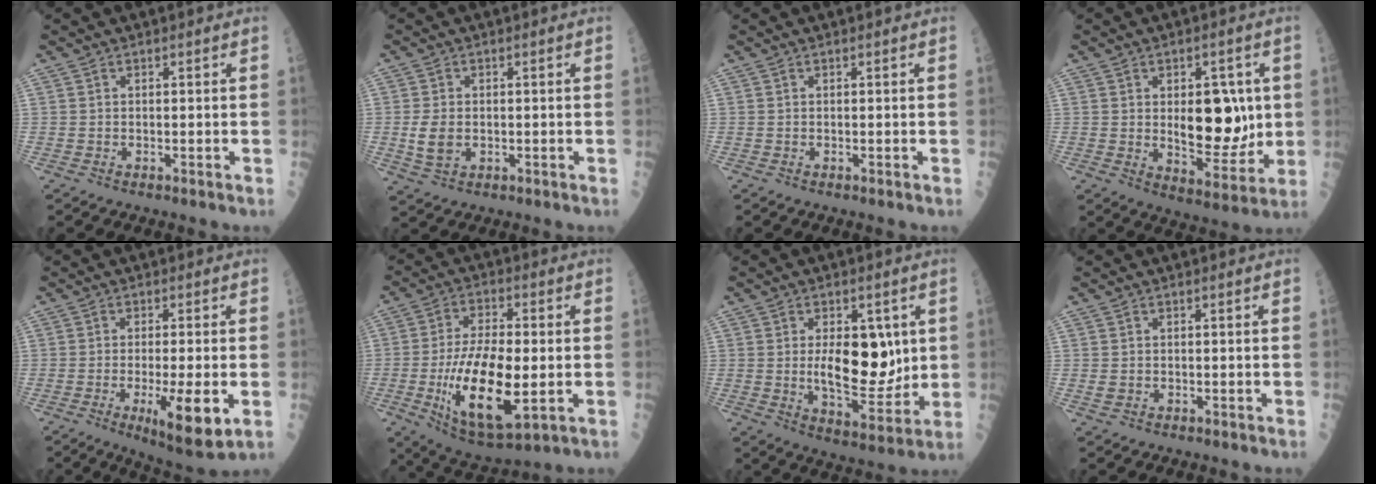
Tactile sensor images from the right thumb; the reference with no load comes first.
{"total": 4.5, "force": [-0.4, 3.1, 3.3], "torque": [-0.059, -0.003, -0.002]}
{"total": 0.0}
{"total": 12.8, "force": [1.3, 6.9, 10.7], "torque": [-0.104, -0.019, 0.029]}
{"total": 10.1, "force": [-2.7, 2.0, 9.5], "torque": [-0.144, -0.022, -0.037]}
{"total": 18.5, "force": [-3.4, 7.1, 16.7], "torque": [-0.306, -0.005, -0.047]}
{"total": 12.1, "force": [1.5, 6.3, 10.2], "torque": [-0.120, -0.021, 0.035]}
{"total": 1.0, "force": [-0.1, 0.8, 0.4], "torque": [-0.005, 0.003, 0.002]}